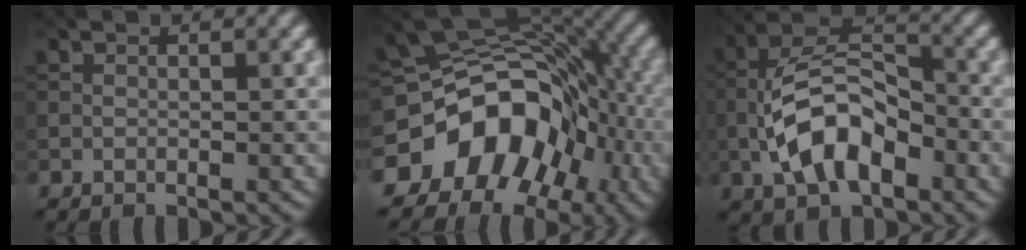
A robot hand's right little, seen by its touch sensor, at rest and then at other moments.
{"total": 12.0, "force": [-5.9, 8.6, 6.0], "torque": [-0.094, 0.016, -0.108]}
{"total": 8.1, "force": [-2.7, 4.2, 6.3], "torque": [-0.126, 0.015, -0.058]}